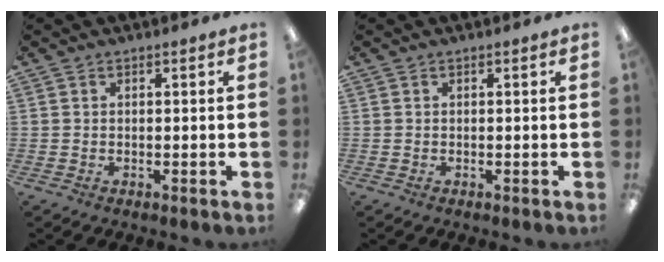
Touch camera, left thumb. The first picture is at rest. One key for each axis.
{"total": 0.0}